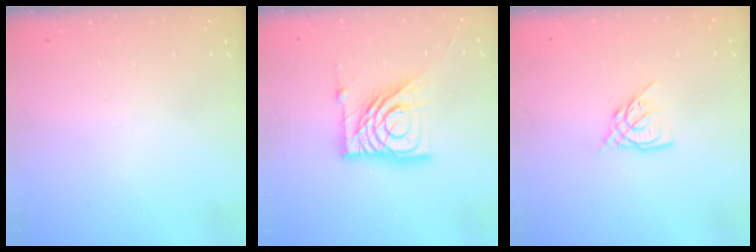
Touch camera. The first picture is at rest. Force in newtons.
{"total": 15.9, "press": 15.8, "slide": 1.4}
{"total": 8.0, "press": 7.9, "slide": 1.1}